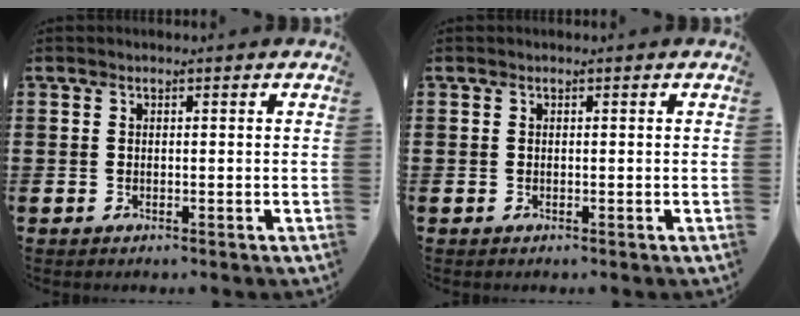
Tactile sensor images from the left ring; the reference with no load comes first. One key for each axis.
{"total": 0.0}